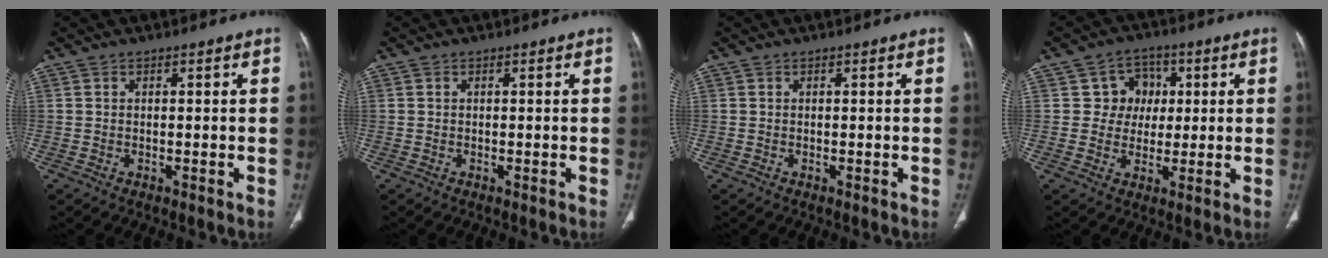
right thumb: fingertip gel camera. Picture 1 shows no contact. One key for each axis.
{"total": 0.0}
{"total": 0.0}
{"total": 6.8, "fx": 1.4, "fy": 6.4, "fz": 2.0, "tx": 0.015, "ty": 0.008, "tz": 0.016}